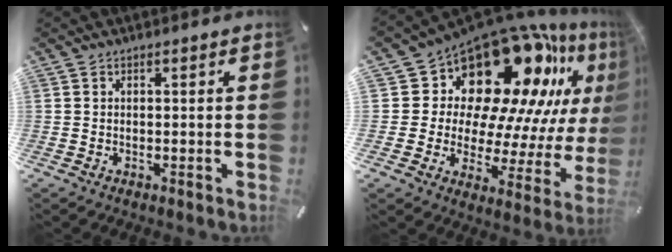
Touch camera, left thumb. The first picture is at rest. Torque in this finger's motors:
{"motor_torque": [2.28, 2.72, 1.31, 0.34, 0.18]}